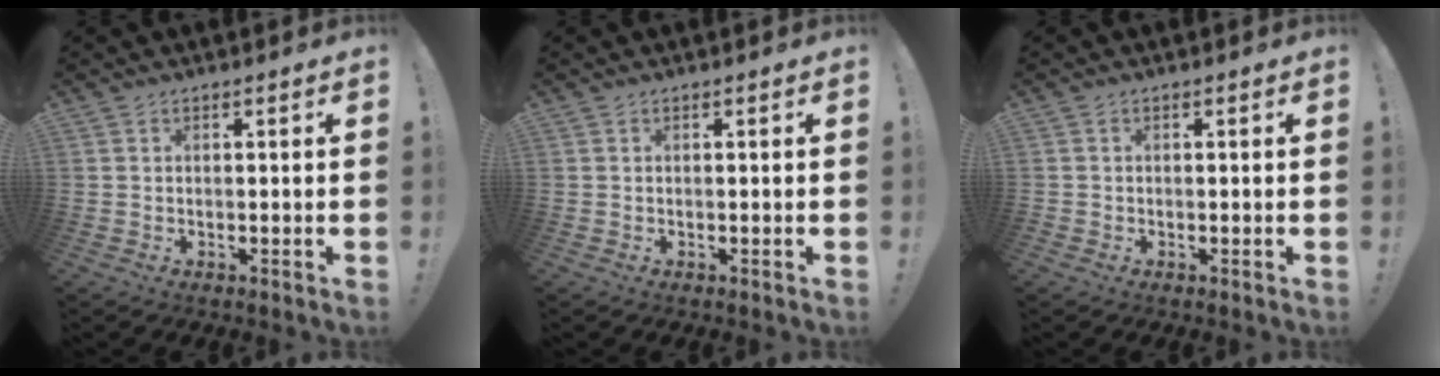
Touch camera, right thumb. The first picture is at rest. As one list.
[{"total": 0.0}, {"total": 0.7, "force": [-0.4, 0.5, 0.0], "torque": [-0.004, 0.004, -0.006]}]